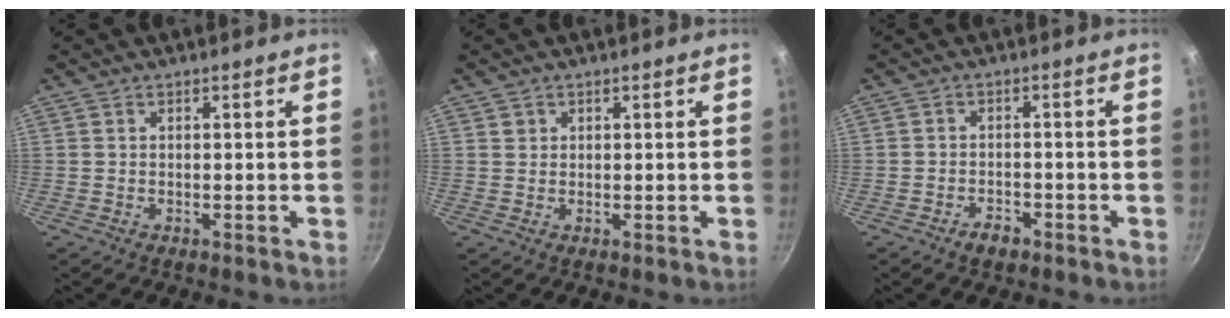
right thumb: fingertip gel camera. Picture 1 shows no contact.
{"total": 1.0, "force": [0.5, 0.9, 0.2], "torque": [0.004, 0.005, 0.007]}
{"total": 3.1, "force": [-2.2, 1.6, 1.4], "torque": [-0.015, 0.021, -0.033]}